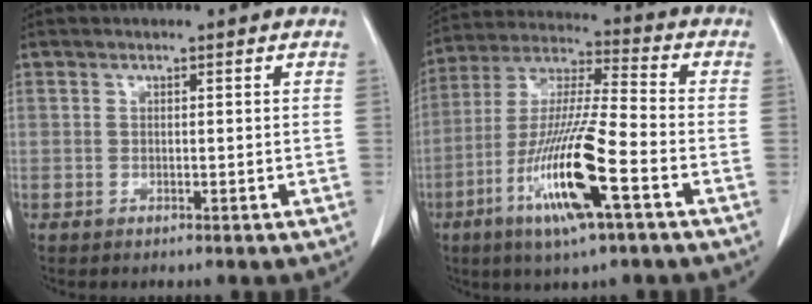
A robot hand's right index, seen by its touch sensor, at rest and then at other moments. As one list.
[{"total": 16.1, "force": [-6.5, 1.0, 14.6], "torque": [-0.296, -0.019, -0.122]}]